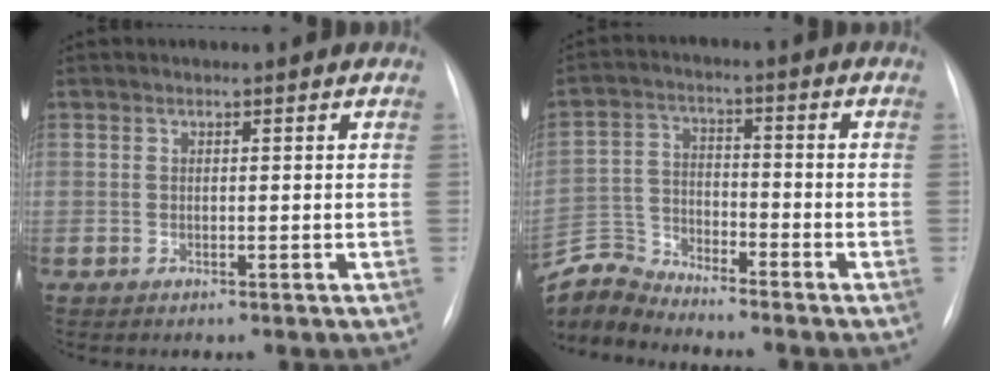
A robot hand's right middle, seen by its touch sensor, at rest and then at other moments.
{"total": 7.6, "force": [-7.6, 0.0, -0.3], "torque": [0.000, 0.005, -0.151]}